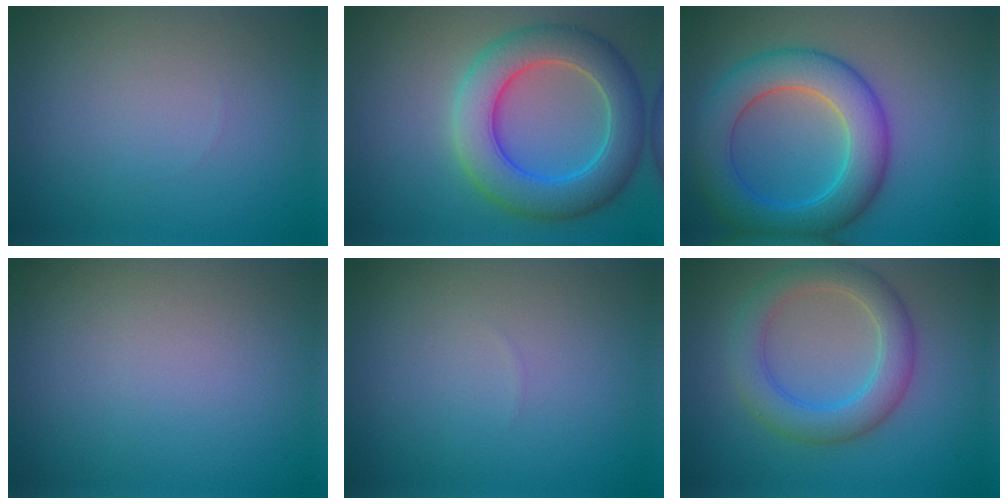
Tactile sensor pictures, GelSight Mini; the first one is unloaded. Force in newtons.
{"total": 7.6, "press": 7.6, "slide": 0.4}
{"total": 7.6, "press": 7.6, "slide": 0.1}
{"total": 0.0}
{"total": 0.0}
{"total": 4.7, "press": 4.7, "slide": 0.2}